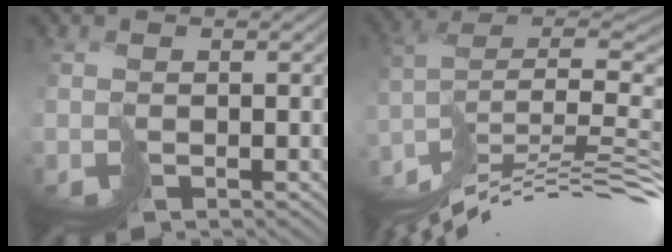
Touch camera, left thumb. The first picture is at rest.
{"total": 13.5, "force": [-7.3, 4.1, 10.6], "torque": [-0.197, 0.009, -0.122]}